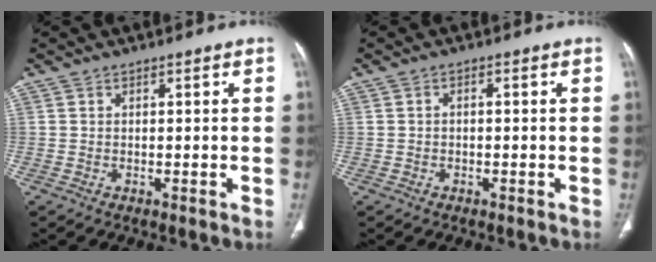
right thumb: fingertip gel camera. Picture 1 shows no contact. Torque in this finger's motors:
{"motor_torque": [-0.11, -0.15, -0.25, -0.01, 0.04]}